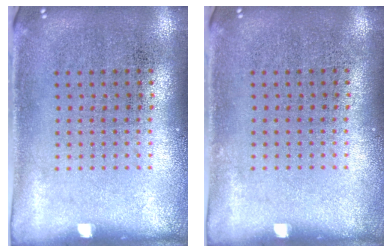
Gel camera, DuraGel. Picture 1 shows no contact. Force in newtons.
{"total": 0.0}